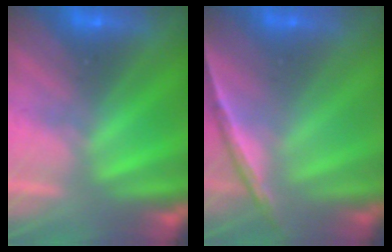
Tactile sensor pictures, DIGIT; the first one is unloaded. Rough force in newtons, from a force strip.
{"total": 1.6}